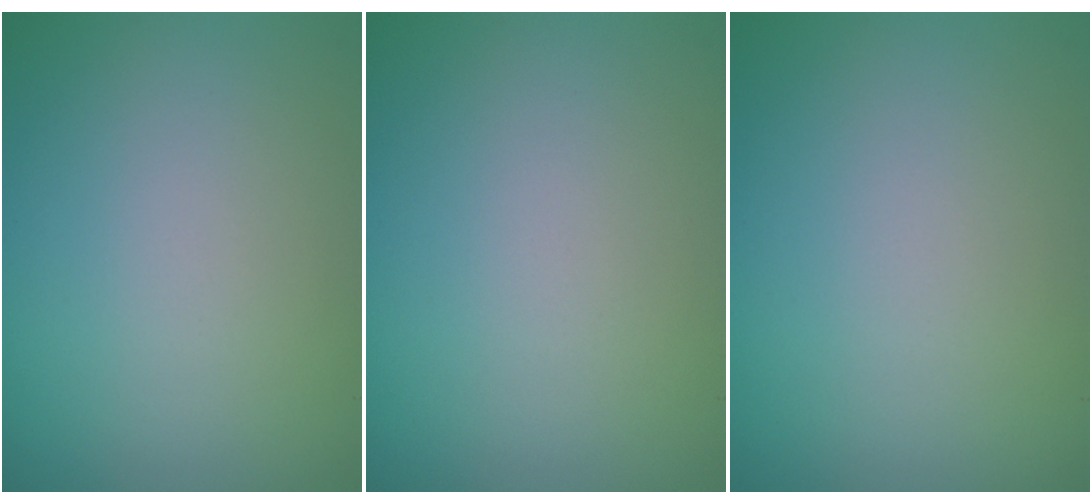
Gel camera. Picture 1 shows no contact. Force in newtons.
{"total": 0.0}
{"total": 0.0}